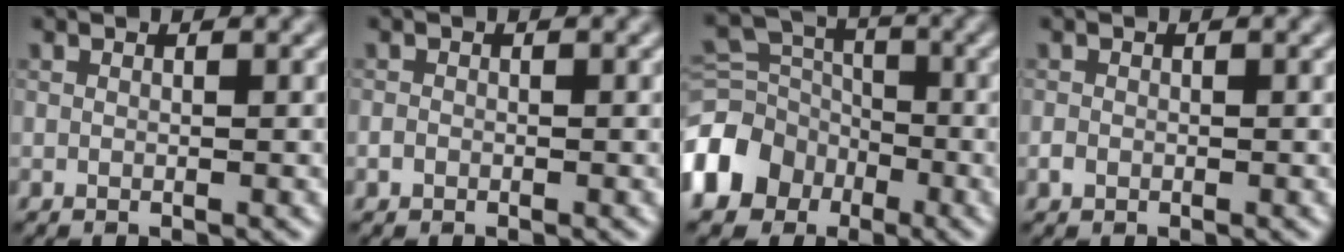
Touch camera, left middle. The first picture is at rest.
{"total": 0.6, "force": [-0.3, 0.5, 0.2], "torque": [-0.001, -0.002, -0.007]}
{"total": 8.5, "force": [-4.5, 6.4, 3.2], "torque": [-0.082, -0.004, -0.097]}
{"total": 0.7, "force": [-0.3, 0.6, 0.3], "torque": [-0.003, -0.002, -0.007]}